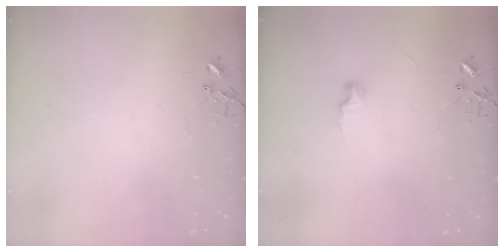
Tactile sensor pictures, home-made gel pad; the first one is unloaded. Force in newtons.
{"total": 7.0, "press": 7.0, "slide": 0.6}